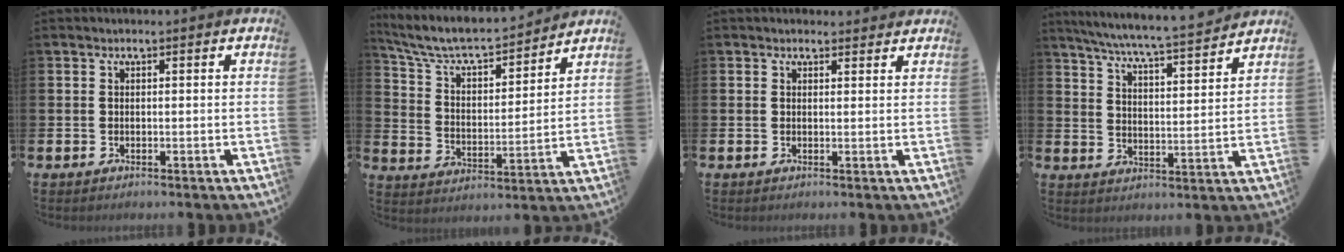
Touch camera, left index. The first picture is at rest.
{"total": 7.7, "force": [7.1, 1.8, 2.5], "torque": [-0.087, -0.052, 0.120]}
{"total": 1.3, "force": [1.1, 0.6, 0.1], "torque": [0.009, 0.002, 0.018]}
{"total": 6.4, "force": [6.1, -0.3, 2.0], "torque": [-0.065, -0.051, 0.105]}